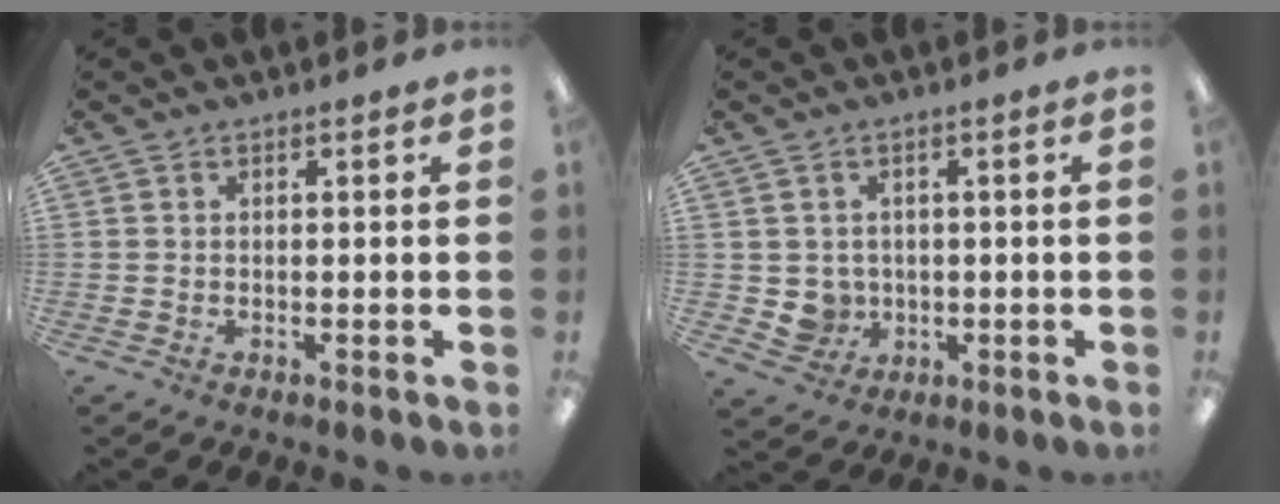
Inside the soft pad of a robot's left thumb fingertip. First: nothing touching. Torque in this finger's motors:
{"motor_torque": [-0.06, 0.08, -0.03, -0.04, 0.04]}